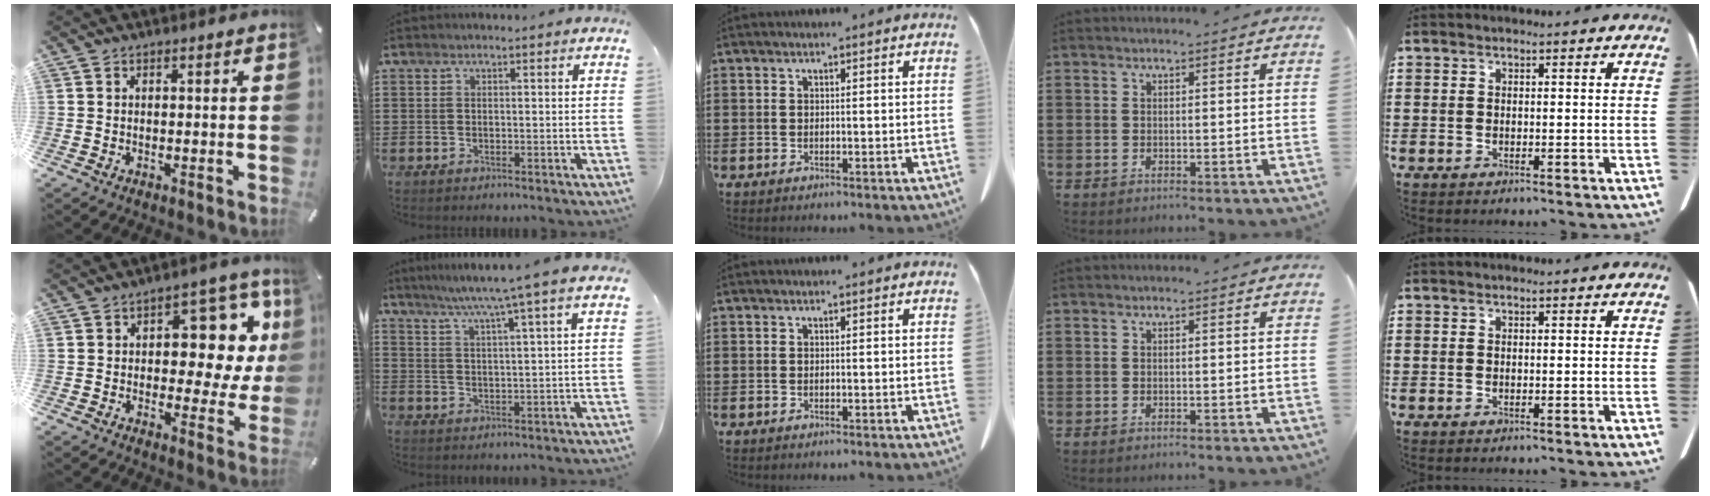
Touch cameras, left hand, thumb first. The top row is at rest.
{"thumb": {"total": 12.6, "force": [4.1, 7.7, 9.1], "torque": [-0.105, -0.042, 0.071]}, "index": {"total": 6.6, "force": [4.8, -1.3, 4.3], "torque": [-0.097, -0.020, 0.077]}}